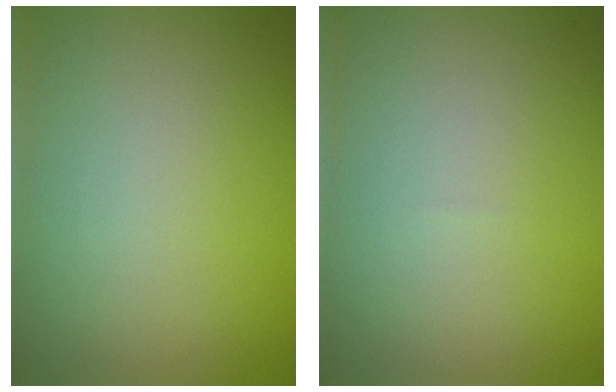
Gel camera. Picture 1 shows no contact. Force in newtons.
{"total": 0.0}